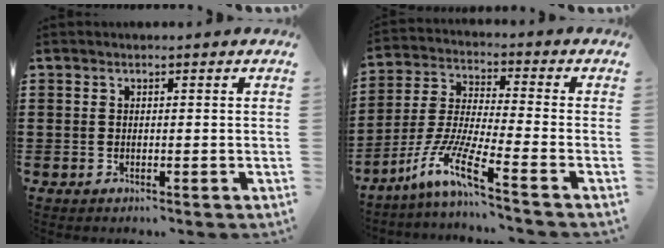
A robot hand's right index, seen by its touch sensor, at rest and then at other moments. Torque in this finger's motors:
{"motor_torque": [0.33, 0.43, 0.35, 0.20]}